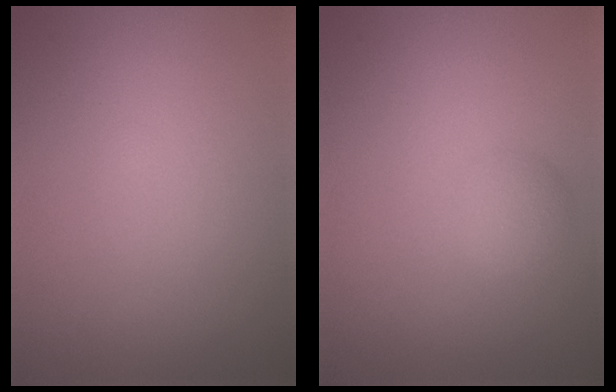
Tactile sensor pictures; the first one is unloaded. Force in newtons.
{"total": 1.6, "press": 1.6, "slide": 0.0}